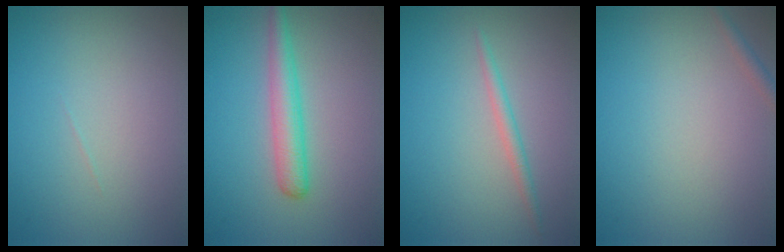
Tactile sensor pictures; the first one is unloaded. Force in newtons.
{"total": 2.8, "press": 2.8, "slide": 0.1}
{"total": 1.2, "press": 1.2, "slide": 0.0}
{"total": 0.8, "press": 0.8, "slide": 0.1}